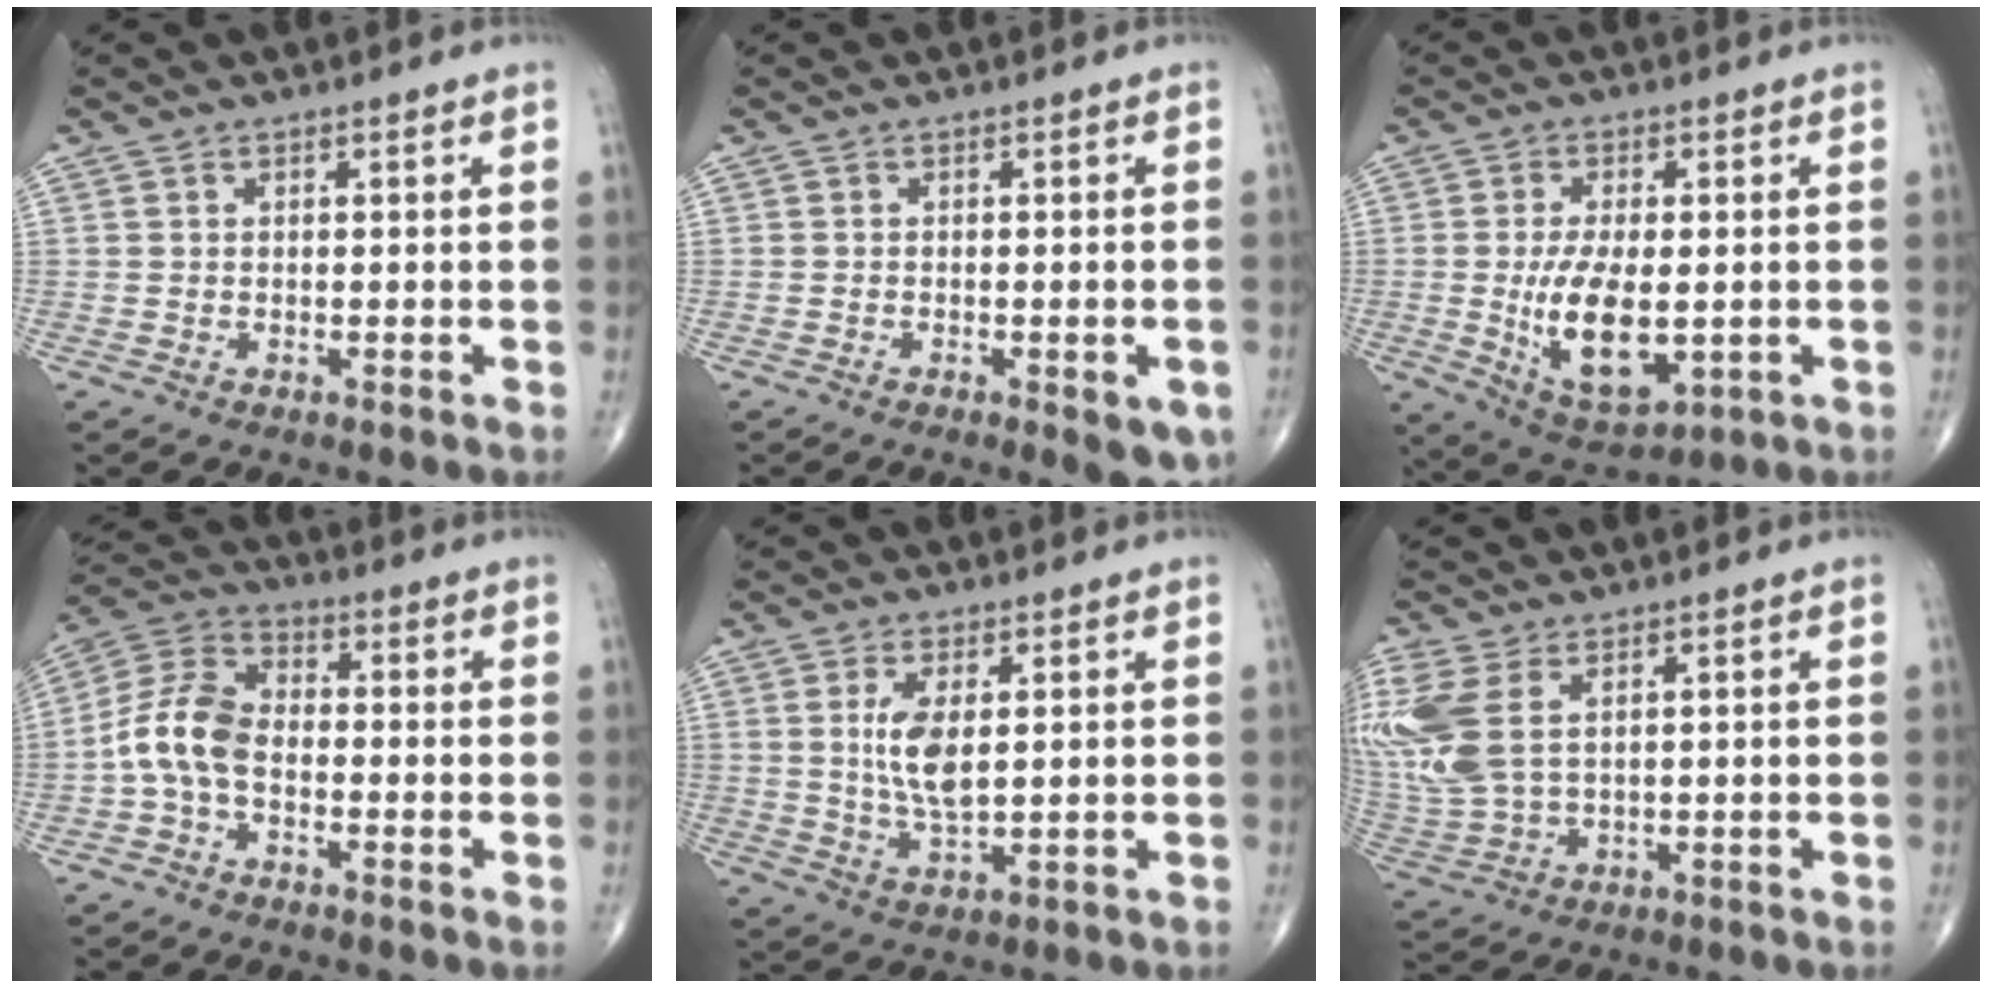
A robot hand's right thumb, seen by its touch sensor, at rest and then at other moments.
{"total": 5.6, "force": [-2.3, 1.9, 4.7], "torque": [-0.046, 0.001, -0.024]}
{"total": 12.7, "force": [-1.5, 6.2, 10.9], "torque": [-0.185, -0.016, -0.012]}
{"total": 9.1, "force": [-2.1, 5.5, 6.9], "torque": [-0.136, 0.033, -0.055]}
{"total": 7.0, "force": [1.4, 2.9, 6.2], "torque": [-0.123, -0.015, 0.033]}
{"total": 14.4, "force": [4.3, 8.5, 10.8], "torque": [-0.290, -0.006, 0.097]}